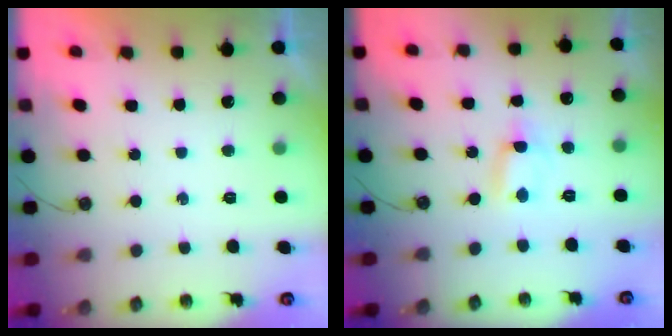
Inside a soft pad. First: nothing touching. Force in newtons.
{"total": 0.6, "press": 0.3, "slide": 0.6}